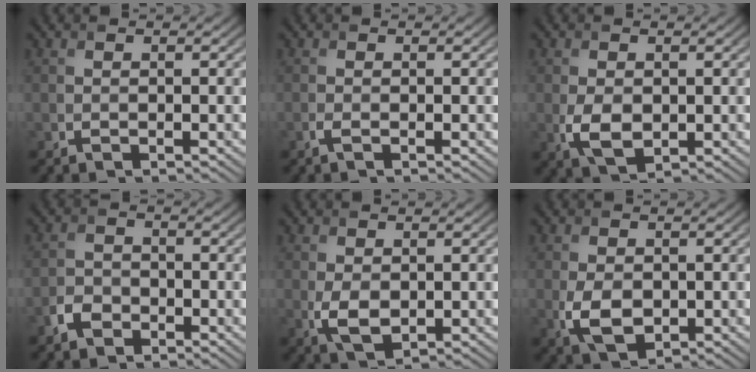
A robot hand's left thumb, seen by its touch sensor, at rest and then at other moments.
{"total": 0.8, "force": [-0.4, 0.1, 0.6], "torque": [-0.016, -0.001, -0.009]}
{"total": 3.8, "force": [-0.4, 2.5, 2.8], "torque": [-0.069, -0.010, -0.001]}
{"total": 2.9, "force": [-1.8, 1.9, 1.1], "torque": [-0.025, 0.000, -0.046]}
{"total": 3.4, "force": [0.0, 2.1, 2.6], "torque": [-0.062, -0.007, 0.007]}
{"total": 4.6, "force": [-0.6, 3.1, 3.3], "torque": [-0.079, -0.014, -0.006]}